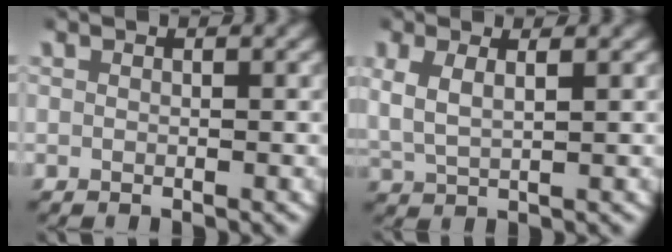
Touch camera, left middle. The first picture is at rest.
{"total": 3.4, "force": [1.2, 2.2, 2.3], "torque": [-0.062, -0.002, 0.026]}